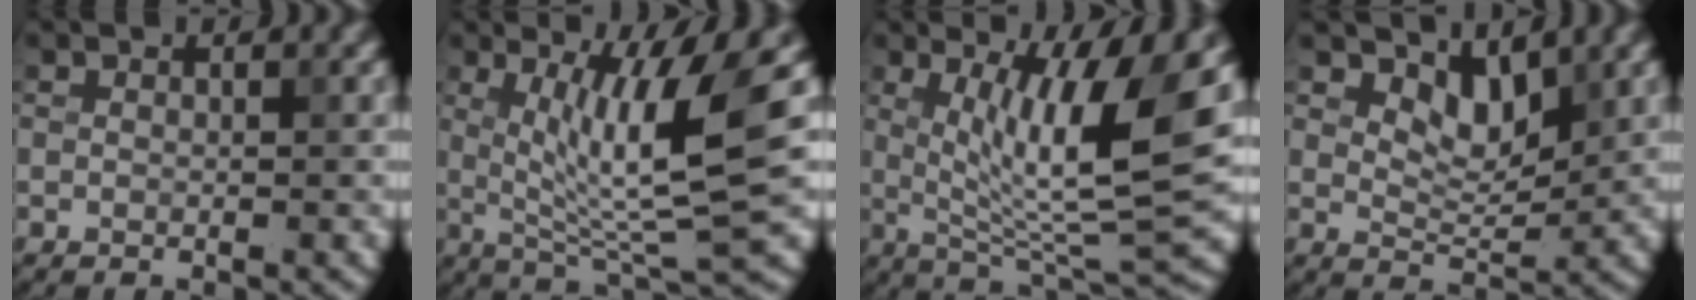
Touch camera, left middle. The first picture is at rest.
{"total": 8.3, "force": [1.4, 1.1, 8.1], "torque": [-0.137, -0.012, 0.035]}
{"total": 9.7, "force": [1.8, 2.0, 9.3], "torque": [-0.151, -0.015, 0.041]}
{"total": 3.2, "force": [2.3, 1.4, 1.7], "torque": [-0.038, -0.012, 0.036]}